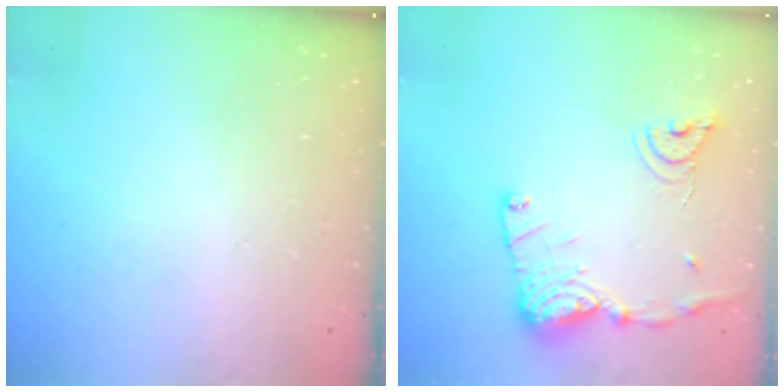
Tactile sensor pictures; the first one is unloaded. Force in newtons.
{"total": 15.3, "press": 15.3, "slide": 1.2}